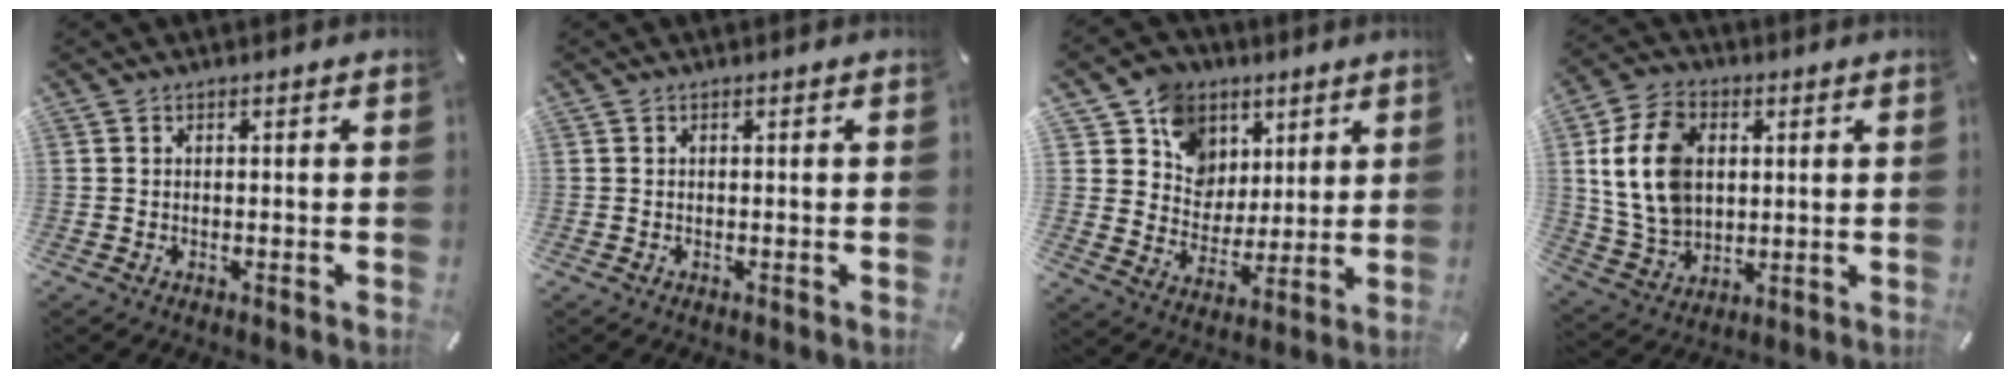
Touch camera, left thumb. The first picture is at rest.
{"total": 0.0}
{"total": 11.7, "force": [5.1, 10.4, 2.0], "torque": [-0.047, -0.036, 0.102]}
{"total": 14.1, "force": [2.6, 10.7, 8.7], "torque": [-0.198, 0.013, 0.048]}